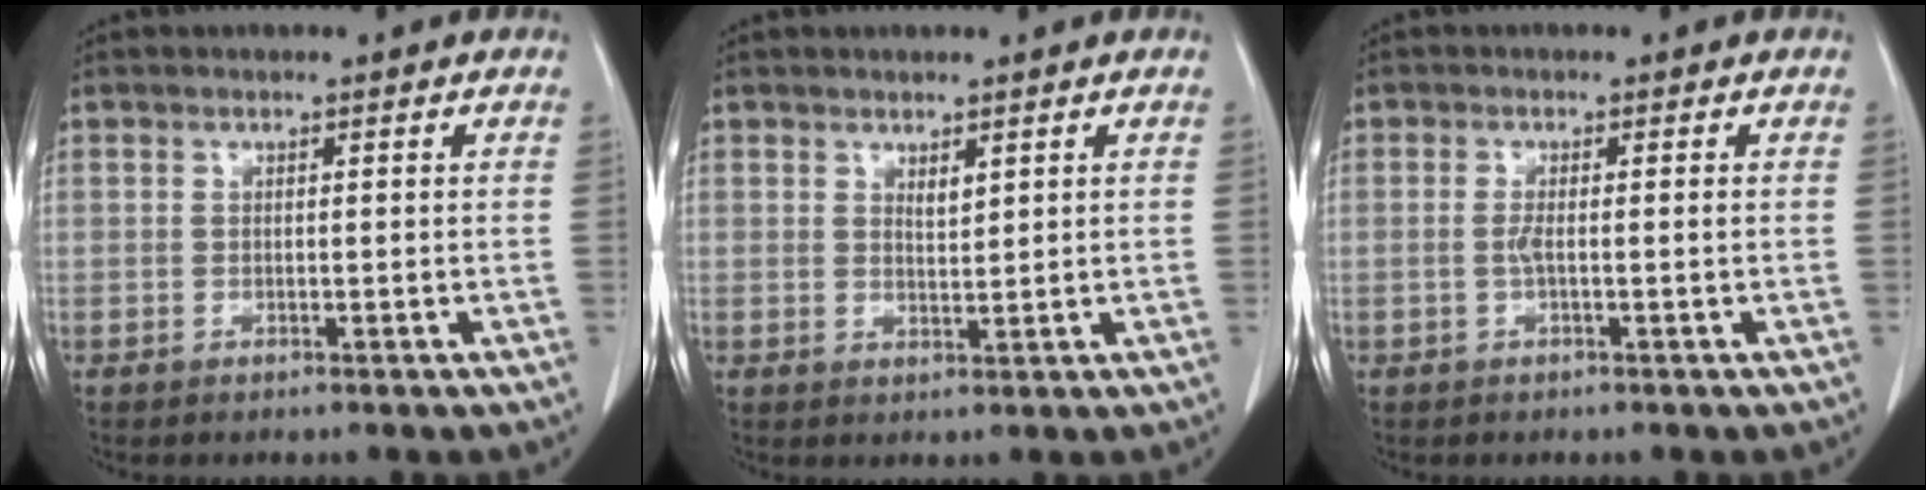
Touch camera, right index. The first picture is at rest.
{"total": 1.6, "force": [1.1, 0.5, 1.1], "torque": [-0.022, -0.005, 0.024]}
{"total": 1.2, "force": [-0.1, 0.0, 1.2], "torque": [-0.023, 0.001, -0.001]}